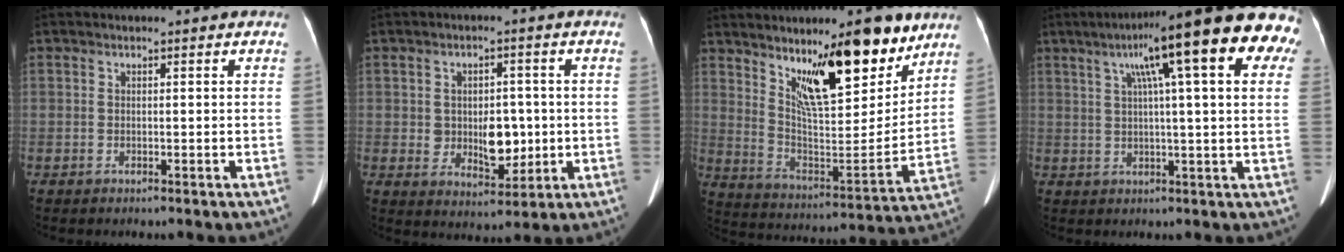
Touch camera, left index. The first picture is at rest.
{"total": 6.7, "force": [-0.3, 4.1, 5.2], "torque": [-0.080, 0.004, 0.005]}
{"total": 17.5, "force": [11.6, 4.1, 12.4], "torque": [-0.182, -0.024, 0.198]}
{"total": 18.9, "force": [10.0, 1.7, 16.0], "torque": [-0.231, 0.041, 0.121]}